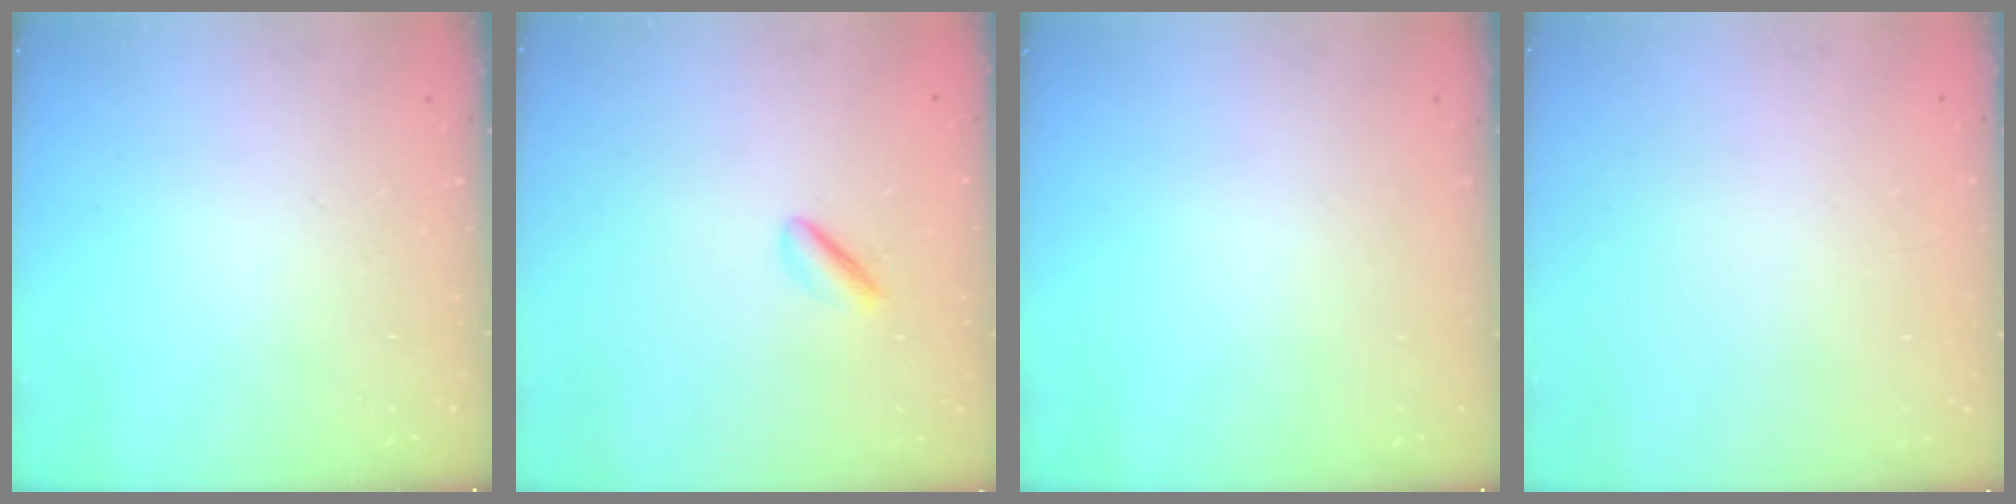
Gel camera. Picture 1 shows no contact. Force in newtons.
{"total": 2.0, "press": 1.9, "slide": 0.6}
{"total": 0.0}
{"total": 2.2, "press": 2.2, "slide": 0.1}